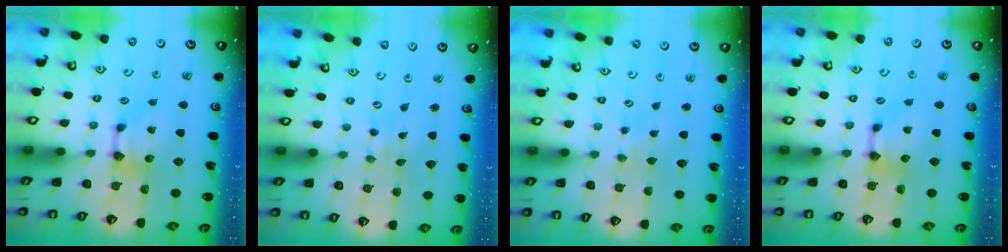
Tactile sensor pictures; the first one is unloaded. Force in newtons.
{"total": 6.1, "press": 6.1, "slide": 0.3}
{"total": 2.6, "press": 2.6, "slide": 0.0}
{"total": 0.0}